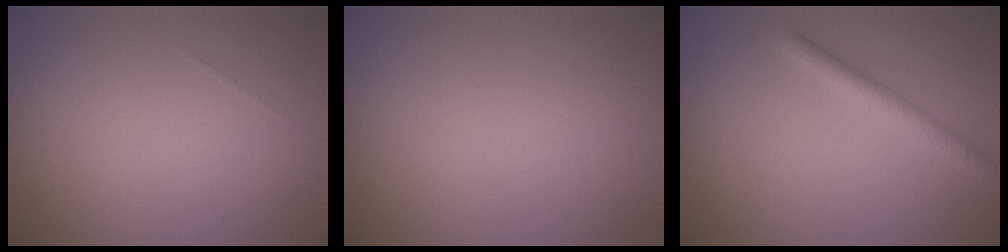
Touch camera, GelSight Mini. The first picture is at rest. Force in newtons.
{"total": 0.0}
{"total": 2.3, "press": 2.3, "slide": 0.1}